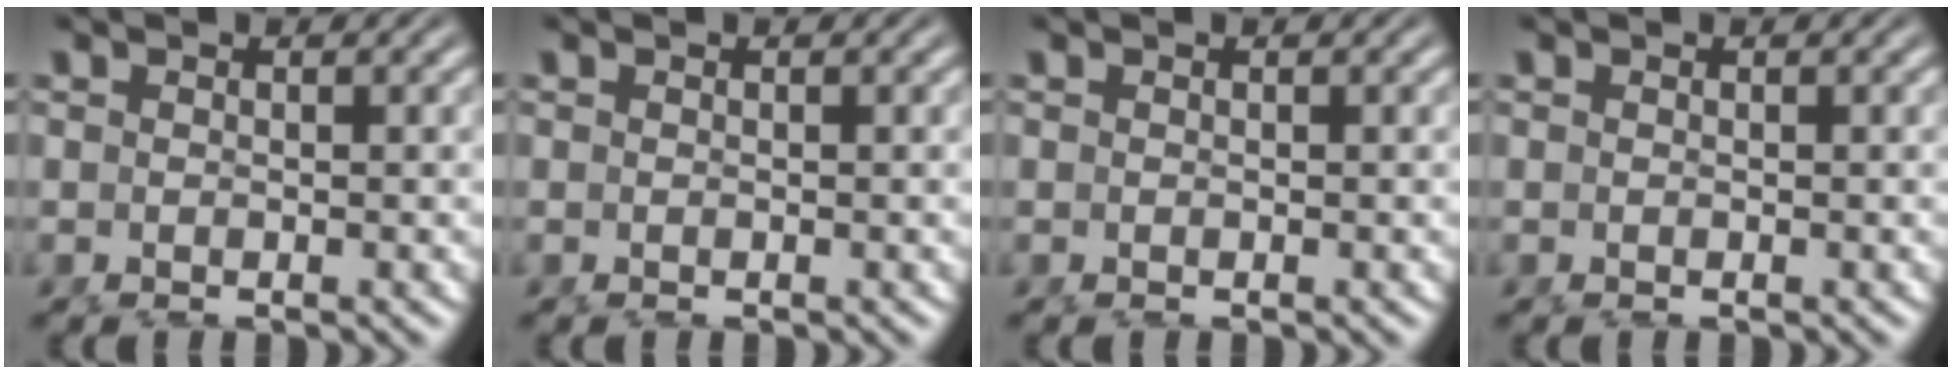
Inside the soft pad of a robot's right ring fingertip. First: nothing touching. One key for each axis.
{"total": 0.0}
{"total": 0.0}
{"total": 0.0}